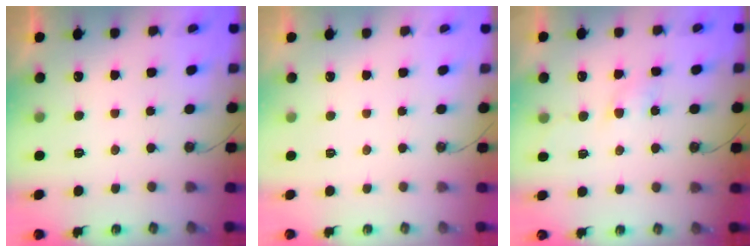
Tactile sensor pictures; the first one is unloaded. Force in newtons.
{"total": 0.0}
{"total": 3.8, "press": 3.8, "slide": 0.7}